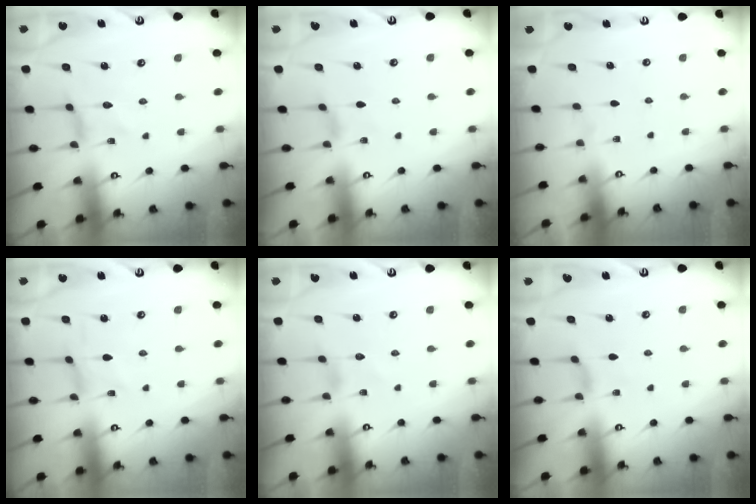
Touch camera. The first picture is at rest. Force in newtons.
{"total": 0.0}
{"total": 0.0}
{"total": 0.0}
{"total": 0.0}
{"total": 1.8, "press": 1.7, "slide": 0.5}